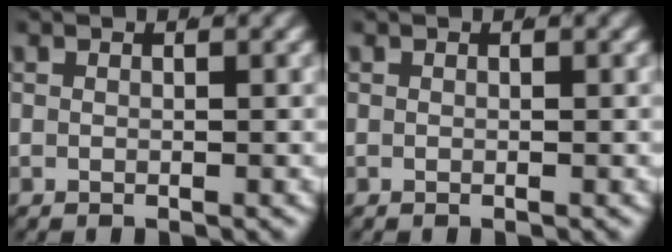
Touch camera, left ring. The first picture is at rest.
{"total": 0.0}